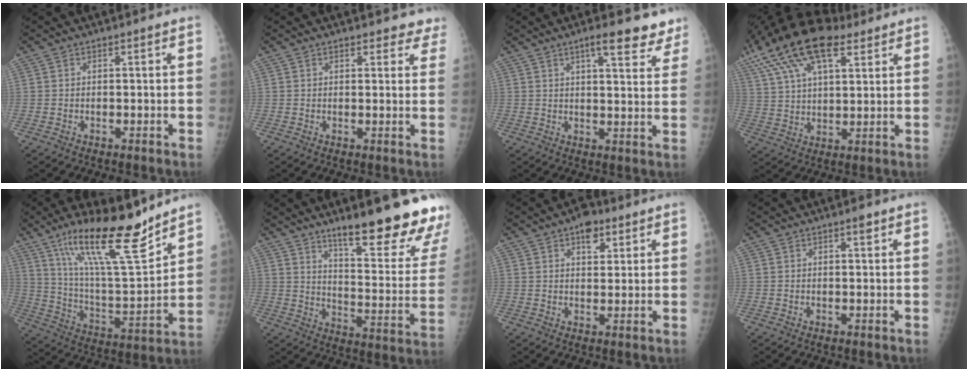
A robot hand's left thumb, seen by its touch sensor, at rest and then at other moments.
{"total": 4.5, "force": [4.0, 2.0, 0.8], "torque": [0.033, -0.017, 0.030]}
{"total": 9.9, "force": [7.1, 2.8, 6.3], "torque": [-0.048, -0.032, 0.087]}
{"total": 21.1, "force": [12.1, 9.5, 14.4], "torque": [-0.282, 0.011, 0.220]}
{"total": 21.8, "force": [15.2, 4.5, 15.0], "torque": [-0.230, -0.077, 0.266]}
{"total": 23.8, "force": [15.9, 4.5, 17.1], "torque": [-0.203, -0.100, 0.231]}
{"total": 5.3, "force": [3.0, 3.0, 3.2], "torque": [-0.021, -0.011, 0.040]}
{"total": 1.2, "force": [0.7, 0.3, 0.9], "torque": [-0.009, -0.002, 0.010]}